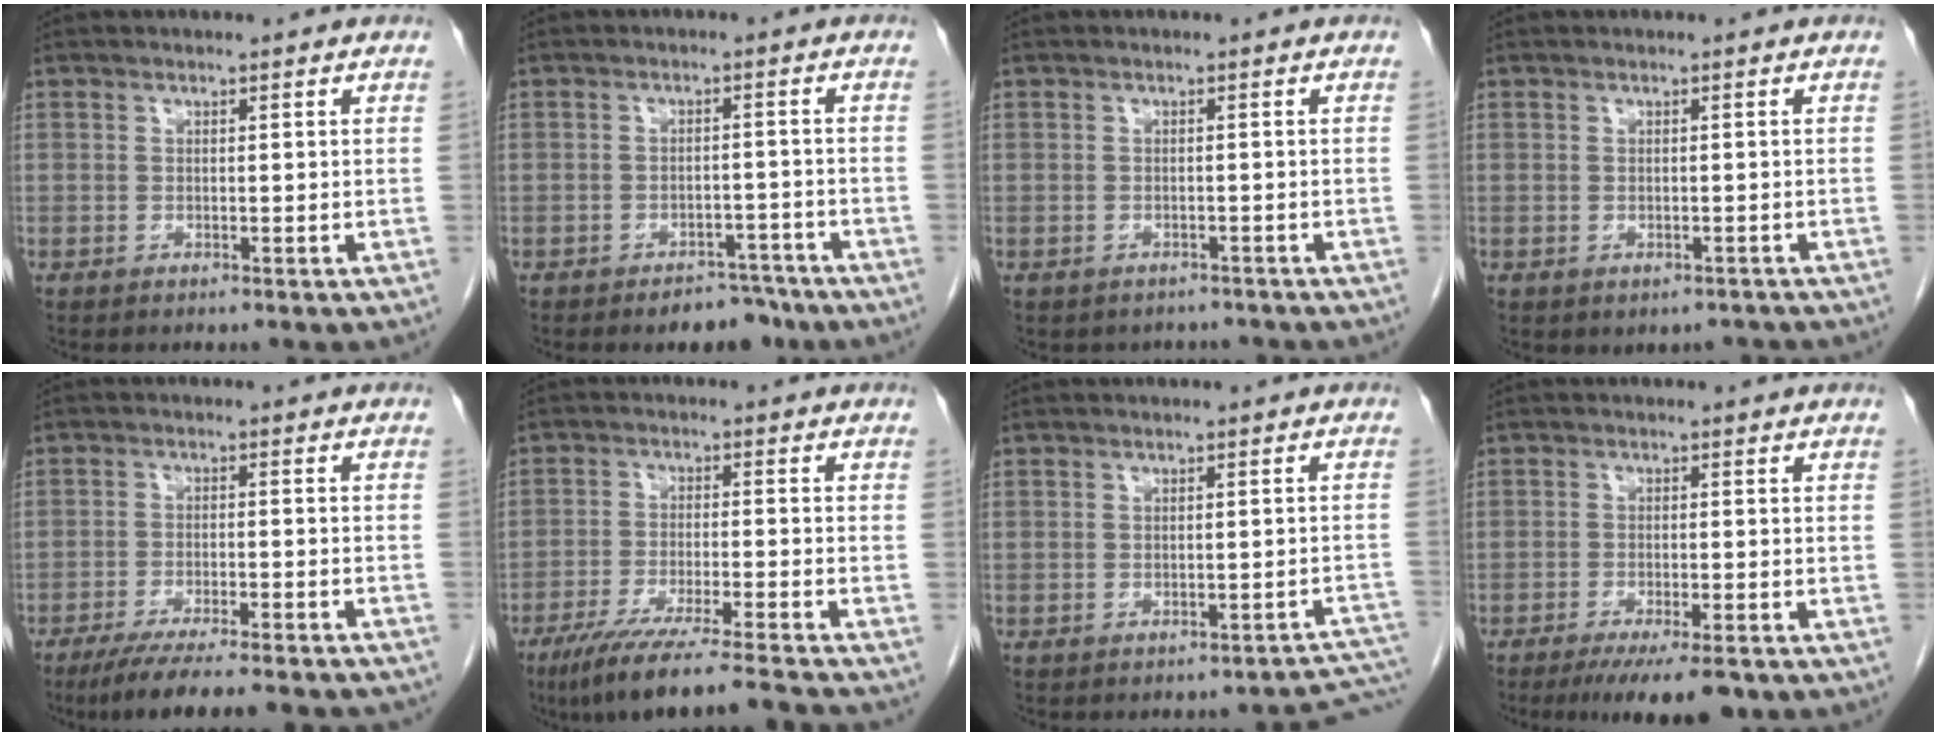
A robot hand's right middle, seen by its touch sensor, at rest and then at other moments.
{"total": 4.9, "force": [-3.9, 2.3, 1.9], "torque": [-0.019, 0.005, -0.051]}
{"total": 3.6, "force": [-3.2, 1.7, 0.1], "torque": [-0.004, 0.007, -0.039]}
{"total": 2.2, "force": [-1.6, 1.4, 0.6], "torque": [-0.006, 0.001, -0.016]}
{"total": 17.9, "force": [-15.7, 1.9, 8.4], "torque": [-0.098, -0.023, -0.213]}
{"total": 14.7, "force": [-12.6, -1.1, 7.4], "torque": [-0.108, -0.038, -0.204]}
{"total": 5.2, "force": [-5.0, 1.0, 1.1], "torque": [0.013, 0.022, -0.044]}
{"total": 8.9, "force": [-6.7, 1.4, 5.7], "torque": [-0.079, -0.017, -0.098]}